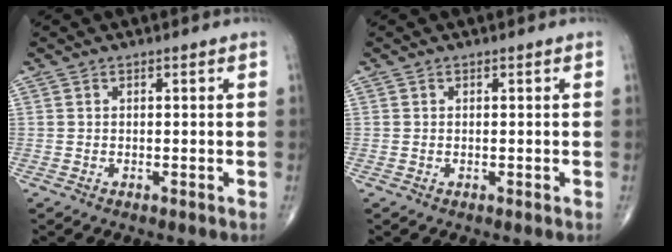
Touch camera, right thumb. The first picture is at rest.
{"total": 0.0}